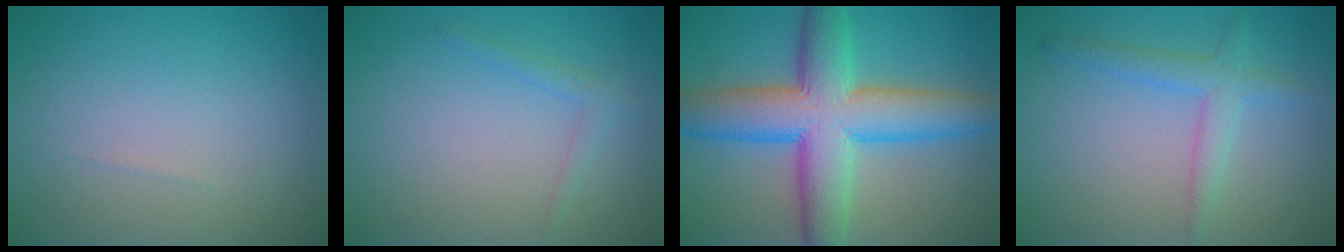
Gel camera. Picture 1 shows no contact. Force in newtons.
{"total": 1.3, "press": 1.2, "slide": 0.1}
{"total": 10.8, "press": 10.8, "slide": 0.0}
{"total": 2.8, "press": 2.8, "slide": 0.2}